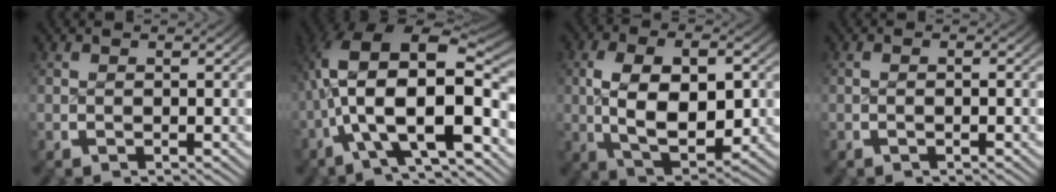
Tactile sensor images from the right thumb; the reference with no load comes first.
{"total": 14.5, "force": [-0.4, 9.0, 11.5], "torque": [-0.227, -0.036, 0.000]}
{"total": 10.0, "force": [-0.8, 6.2, 7.8], "torque": [-0.159, -0.034, 0.003]}
{"total": 0.6, "force": [-0.4, 0.1, 0.5], "torque": [-0.006, 0.005, -0.010]}